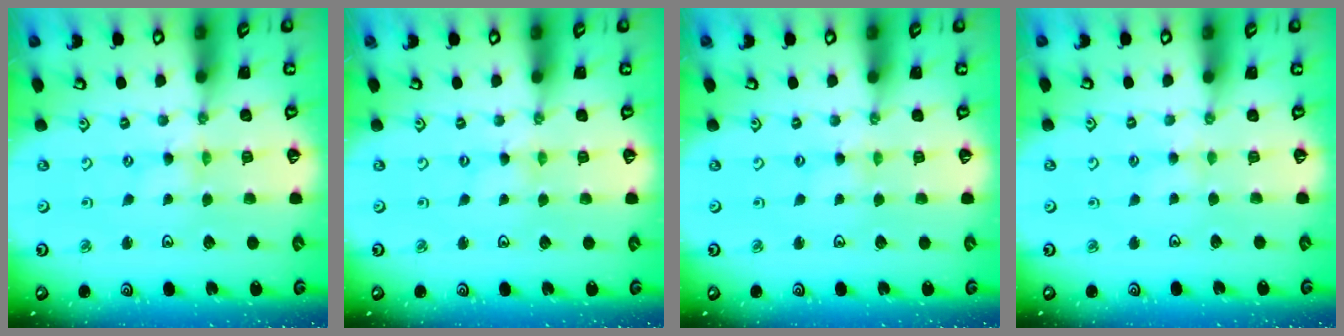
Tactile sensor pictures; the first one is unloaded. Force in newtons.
{"total": 0.0}
{"total": 2.0, "press": 2.0, "slide": 0.4}
{"total": 2.6, "press": 2.5, "slide": 0.5}